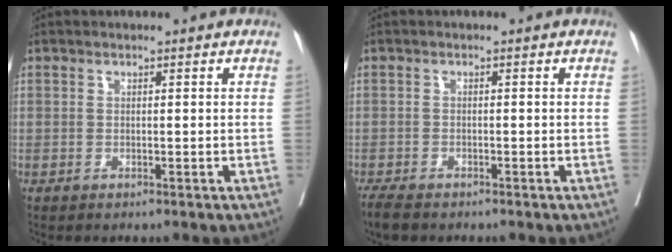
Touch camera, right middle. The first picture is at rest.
{"total": 3.2, "force": [-2.7, 1.0, 1.4], "torque": [-0.030, -0.011, -0.044]}